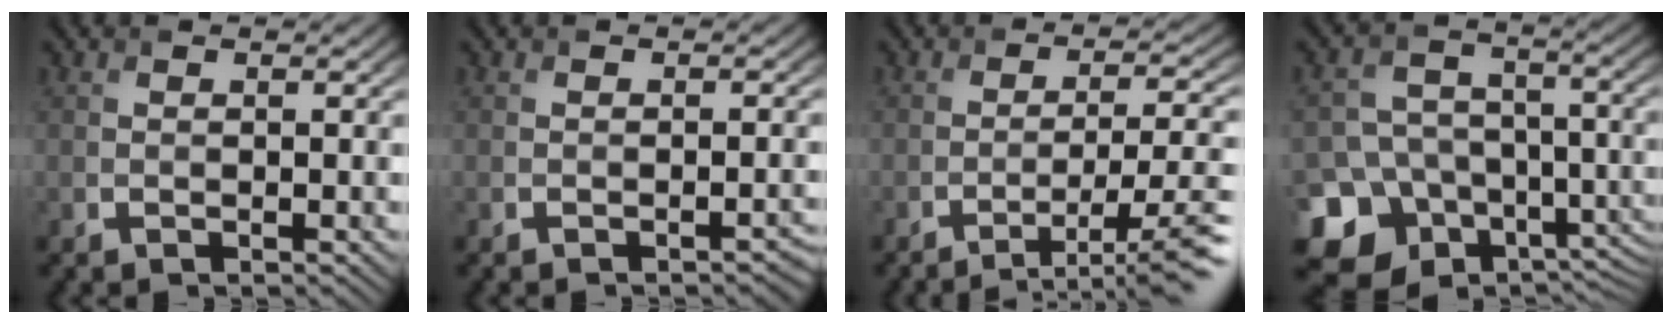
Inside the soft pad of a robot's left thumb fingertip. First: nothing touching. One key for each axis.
{"total": 1.2, "fx": -0.9, "fy": 0.2, "fz": 0.8, "tx": -0.009, "ty": 0.002, "tz": -0.013}
{"total": 7.9, "fx": -4.5, "fy": 1.7, "fz": 6.3, "tx": -0.095, "ty": -0.001, "tz": -0.064}
{"total": 14.1, "fx": -7.5, "fy": 10.5, "fz": 5.6, "tx": -0.157, "ty": -0.029, "tz": -0.114}